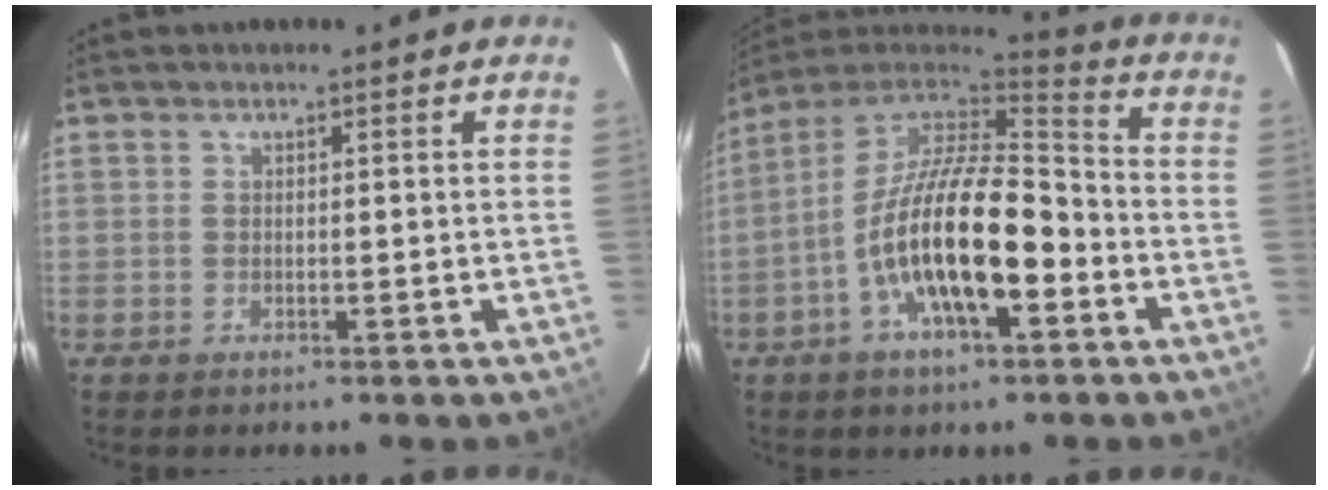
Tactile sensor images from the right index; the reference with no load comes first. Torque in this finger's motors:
{"motor_torque": [2.14, 0.00, 1.06, 0.21]}